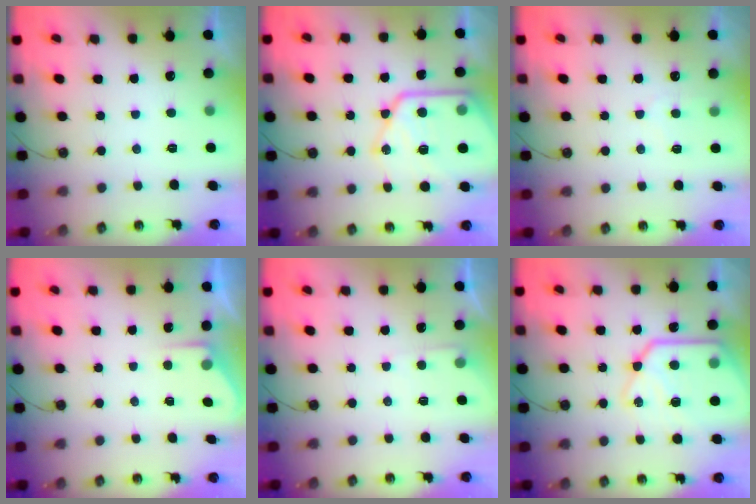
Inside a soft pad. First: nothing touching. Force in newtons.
{"total": 18.4, "press": 18.3, "slide": 1.9}
{"total": 5.0, "press": 5.0, "slide": 0.6}
{"total": 3.2, "press": 3.2, "slide": 0.5}
{"total": 3.3, "press": 3.2, "slide": 0.5}
{"total": 19.7, "press": 19.6, "slide": 2.2}